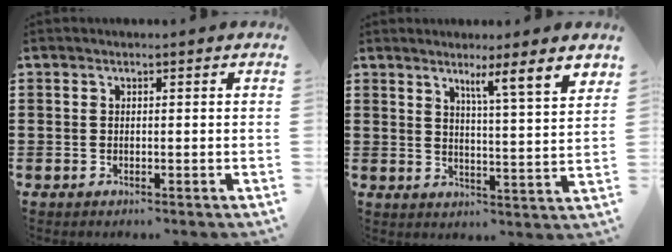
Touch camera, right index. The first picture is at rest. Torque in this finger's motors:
{"motor_torque": [0.24, 0.17, 0.23, 0.04]}